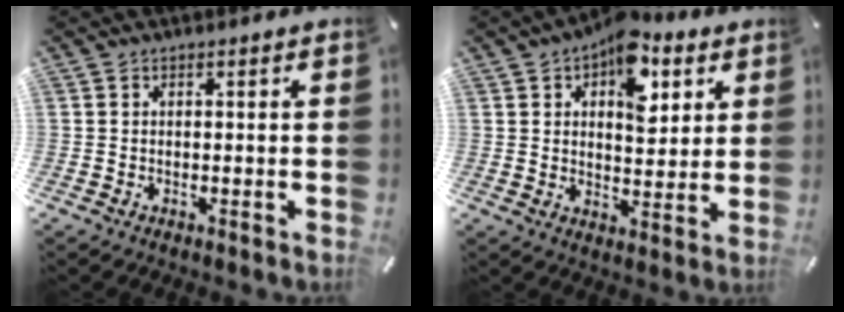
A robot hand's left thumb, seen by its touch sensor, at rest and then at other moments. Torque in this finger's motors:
{"motor_torque": [1.78, 1.44, 0.32, -0.21, 0.12]}